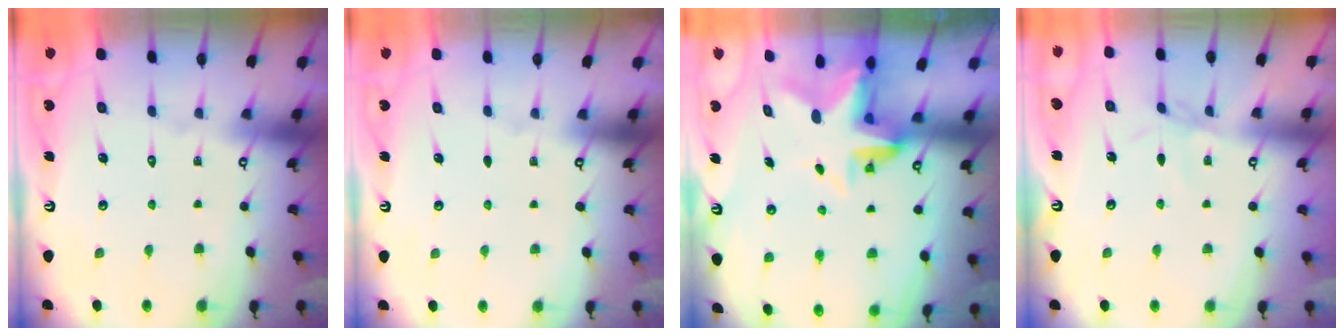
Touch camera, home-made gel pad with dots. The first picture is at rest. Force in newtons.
{"total": 0.0}
{"total": 5.9, "press": 5.8, "slide": 0.6}
{"total": 2.2, "press": 2.1, "slide": 0.5}